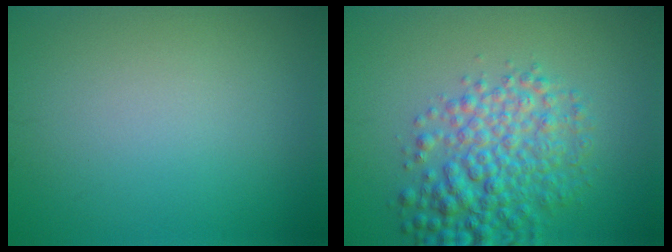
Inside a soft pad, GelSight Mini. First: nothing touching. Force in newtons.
{"total": 5.9, "press": 5.9, "slide": 0.1}